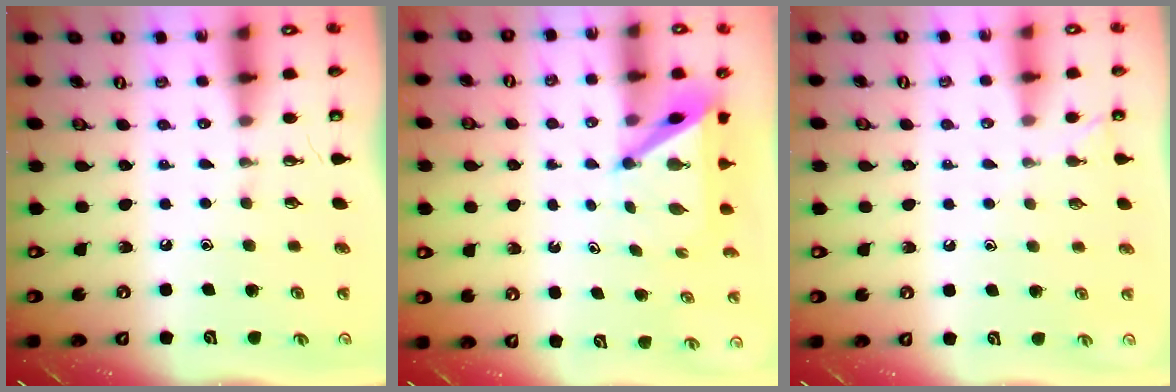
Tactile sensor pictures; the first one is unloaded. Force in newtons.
{"total": 5.1, "press": 5.1, "slide": 0.2}
{"total": 3.0, "press": 3.0, "slide": 0.3}